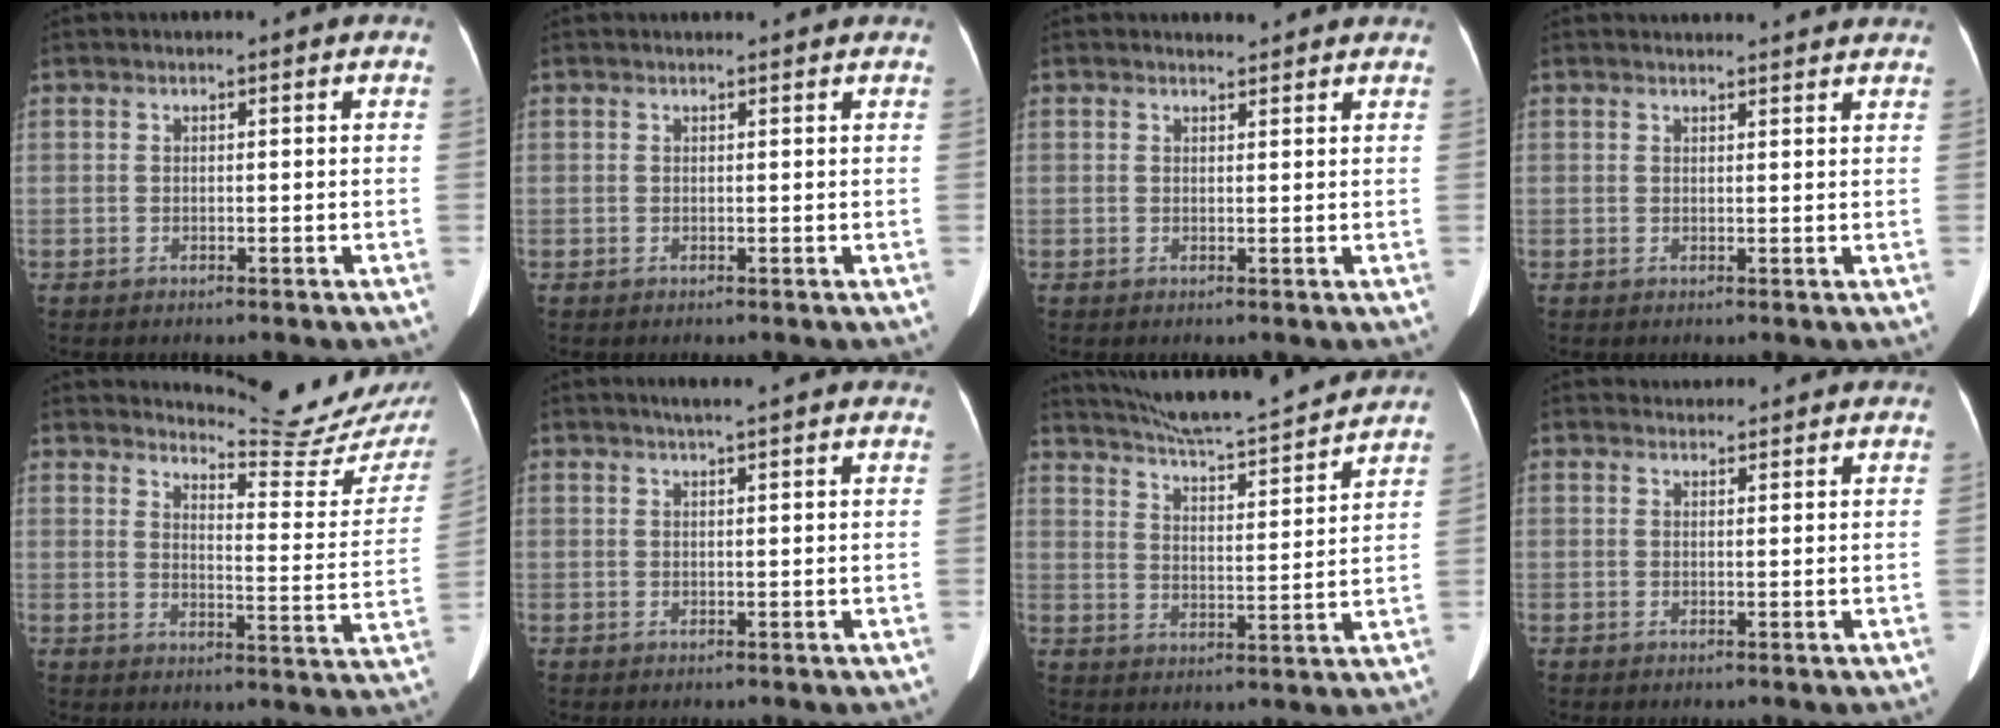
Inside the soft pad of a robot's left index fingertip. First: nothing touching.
{"total": 2.8, "force": [2.7, 0.2, 0.7], "torque": [-0.011, 0.016, 0.032]}
{"total": 2.2, "force": [2.1, 0.5, 0.1], "torque": [-0.009, 0.009, 0.026]}
{"total": 8.8, "force": [8.5, 1.0, 1.9], "torque": [-0.013, 0.021, 0.082]}
{"total": 14.9, "force": [14.7, -0.7, 2.5], "torque": [-0.034, -0.110, 0.170]}
{"total": 9.3, "force": [8.2, 0.8, 4.5], "torque": [-0.058, 0.025, 0.090]}
{"total": 19.0, "force": [17.6, 0.6, 7.0], "torque": [-0.120, -0.010, 0.252]}
{"total": 4.1, "force": [4.0, 0.8, 0.1], "torque": [-0.006, 0.023, 0.048]}